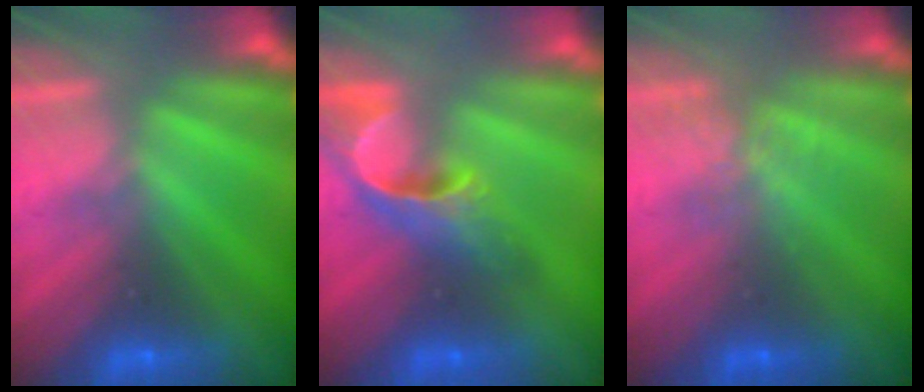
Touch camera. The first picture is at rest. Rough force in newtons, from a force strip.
{"total": 4.7}
{"total": 1.5}